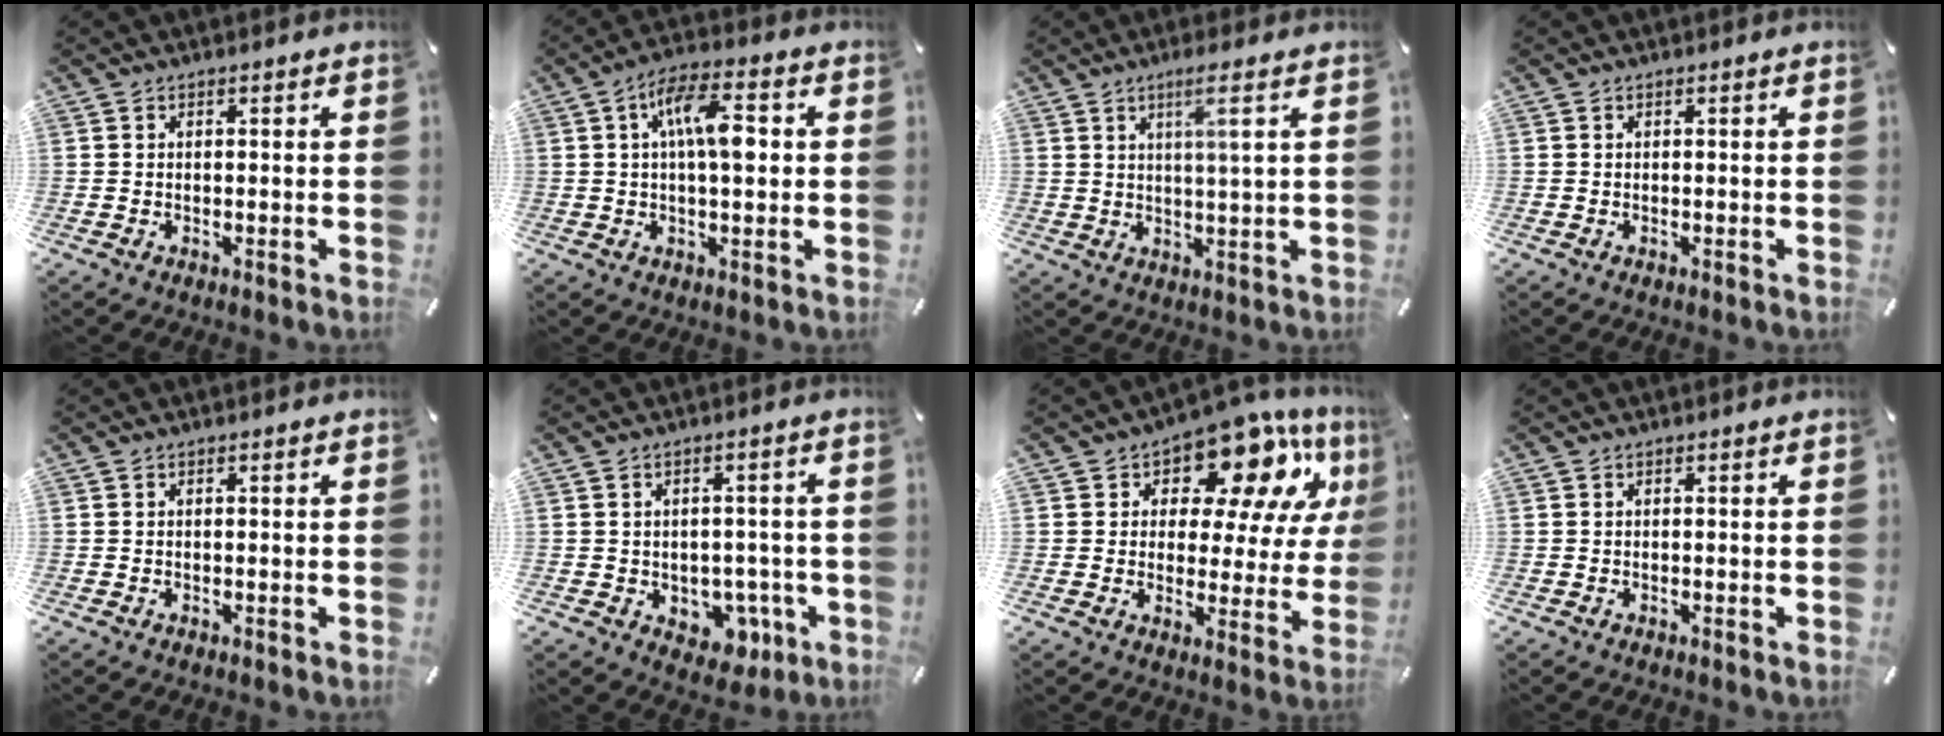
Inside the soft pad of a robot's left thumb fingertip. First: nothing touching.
{"total": 10.2, "force": [1.7, 3.9, 9.3], "torque": [-0.157, 0.000, 0.023]}
{"total": 5.5, "force": [2.6, 0.0, 4.8], "torque": [-0.093, -0.005, 0.039]}
{"total": 0.0}
{"total": 0.0}
{"total": 6.5, "force": [-1.1, 5.6, 3.1], "torque": [-0.028, 0.004, -0.015]}
{"total": 15.1, "force": [9.8, 7.5, 8.6], "torque": [-0.135, -0.070, 0.167]}
{"total": 0.0}